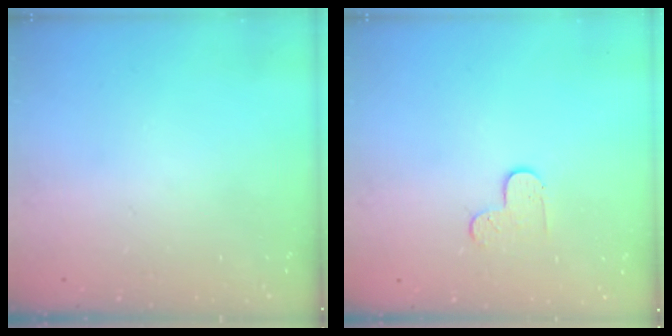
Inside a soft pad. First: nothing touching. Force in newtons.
{"total": 4.3, "press": 4.3, "slide": 0.4}